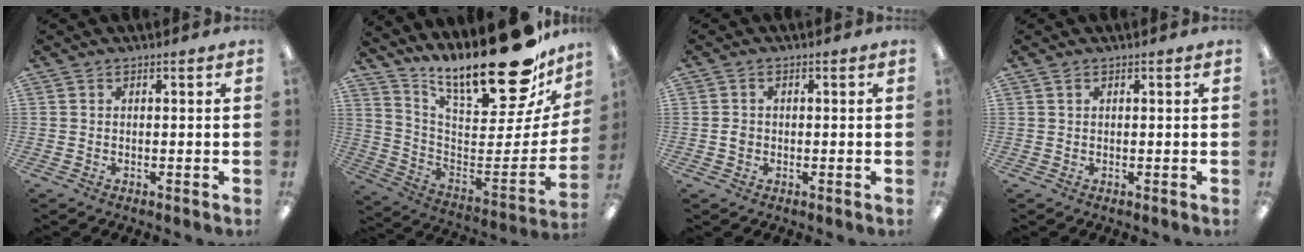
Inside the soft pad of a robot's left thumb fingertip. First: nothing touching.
{"total": 23.8, "force": [18.6, 7.0, 13.1], "torque": [-0.173, -0.146, 0.309]}
{"total": 1.5, "force": [-0.2, 1.2, 0.9], "torque": [-0.017, 0.004, -0.005]}
{"total": 0.7, "force": [0.4, 0.4, 0.5], "torque": [-0.011, 0.004, 0.006]}